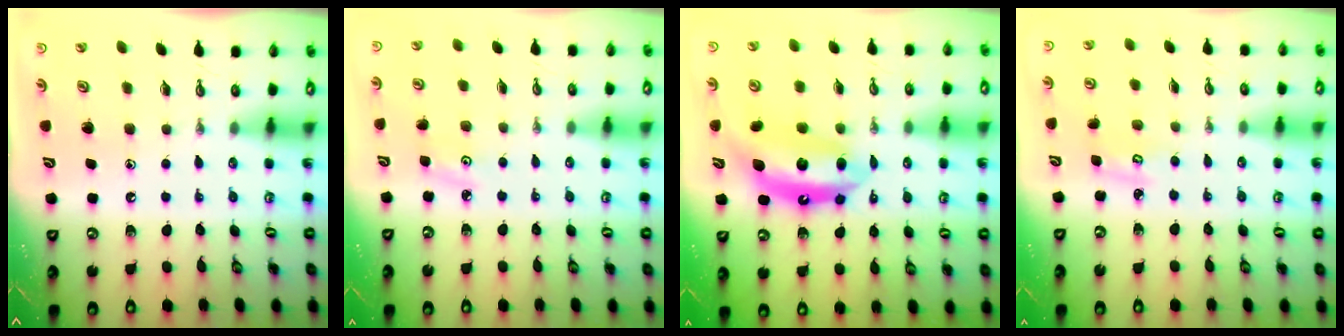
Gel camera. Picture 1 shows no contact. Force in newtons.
{"total": 3.0, "press": 3.0, "slide": 0.4}
{"total": 12.2, "press": 12.1, "slide": 1.7}
{"total": 2.5, "press": 2.5, "slide": 0.3}